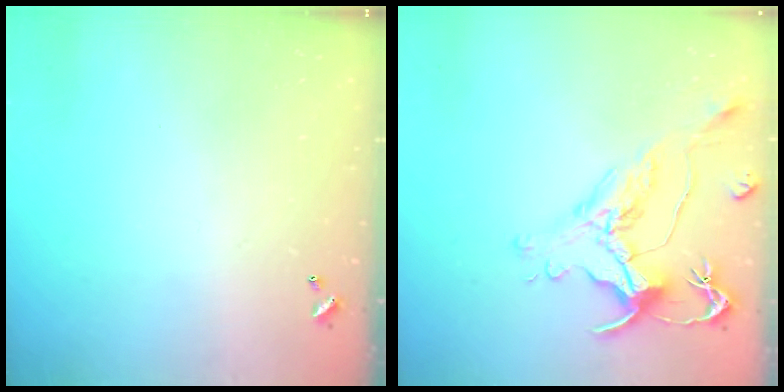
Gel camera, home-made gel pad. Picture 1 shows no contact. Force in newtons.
{"total": 1.5, "press": 0.9, "slide": 1.2}